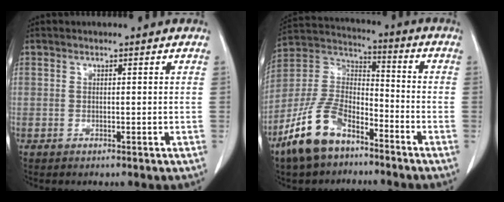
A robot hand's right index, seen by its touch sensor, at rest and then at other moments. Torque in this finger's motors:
{"motor_torque": [0.05, -0.05, -0.40, -0.21]}